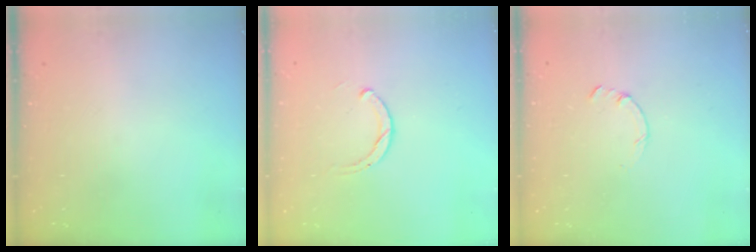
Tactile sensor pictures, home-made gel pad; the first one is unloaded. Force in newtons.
{"total": 1.8, "press": 1.8, "slide": 0.2}
{"total": 0.0}